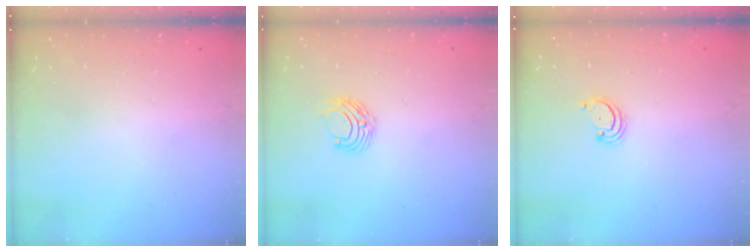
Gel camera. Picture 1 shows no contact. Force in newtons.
{"total": 6.3, "press": 6.3, "slide": 0.5}
{"total": 2.5, "press": 2.5, "slide": 0.3}